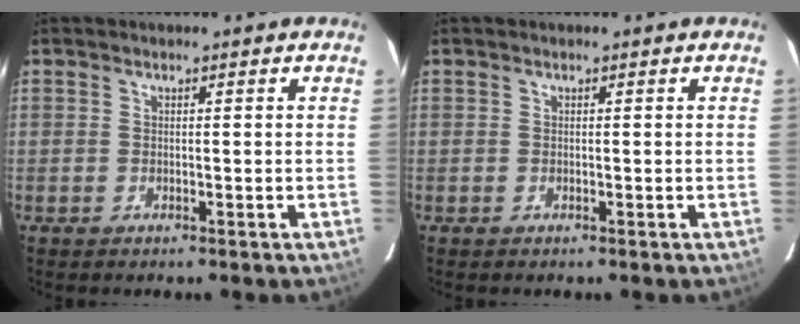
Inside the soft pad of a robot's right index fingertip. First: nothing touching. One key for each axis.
{"total": 0.0}